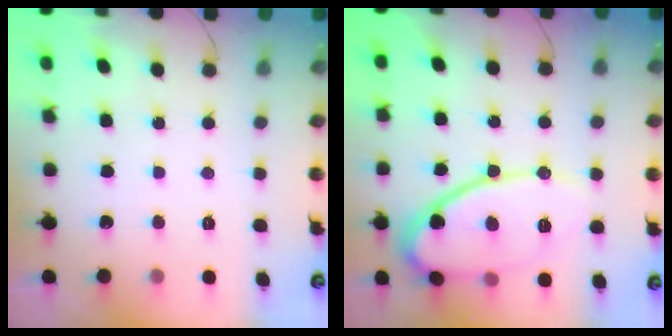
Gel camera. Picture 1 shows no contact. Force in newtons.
{"total": 14.8, "press": 14.8, "slide": 1.2}